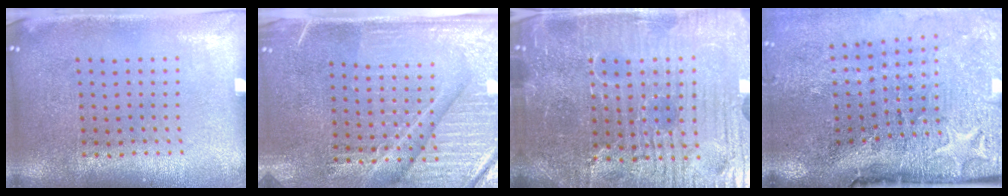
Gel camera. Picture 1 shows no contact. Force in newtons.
{"total": 4.4, "press": 4.0, "slide": 2.0}
{"total": 6.5, "press": 5.9, "slide": 2.7}
{"total": 5.0, "press": 3.9, "slide": 3.1}